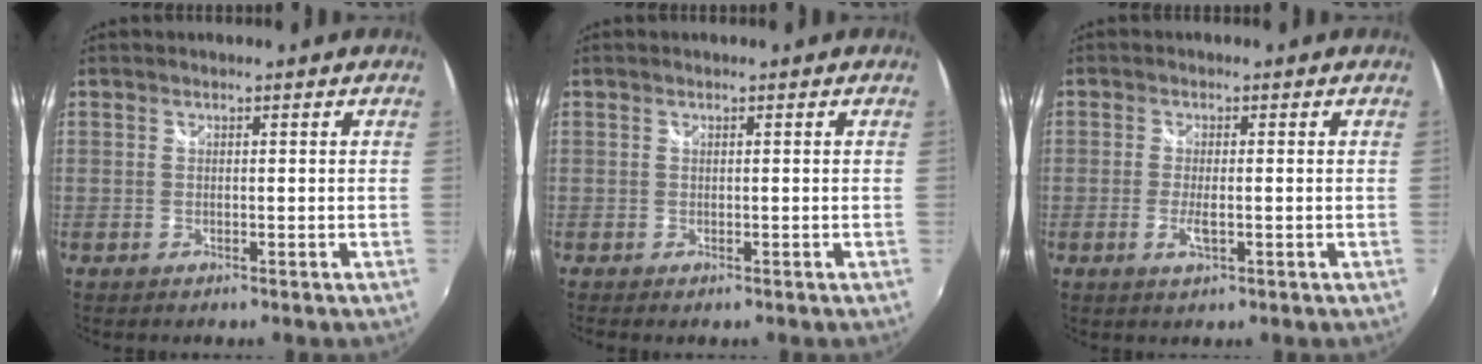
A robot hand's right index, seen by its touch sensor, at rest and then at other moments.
{"total": 0.0}
{"total": 3.1, "force": [-1.0, 0.6, 2.8], "torque": [-0.059, -0.005, -0.018]}